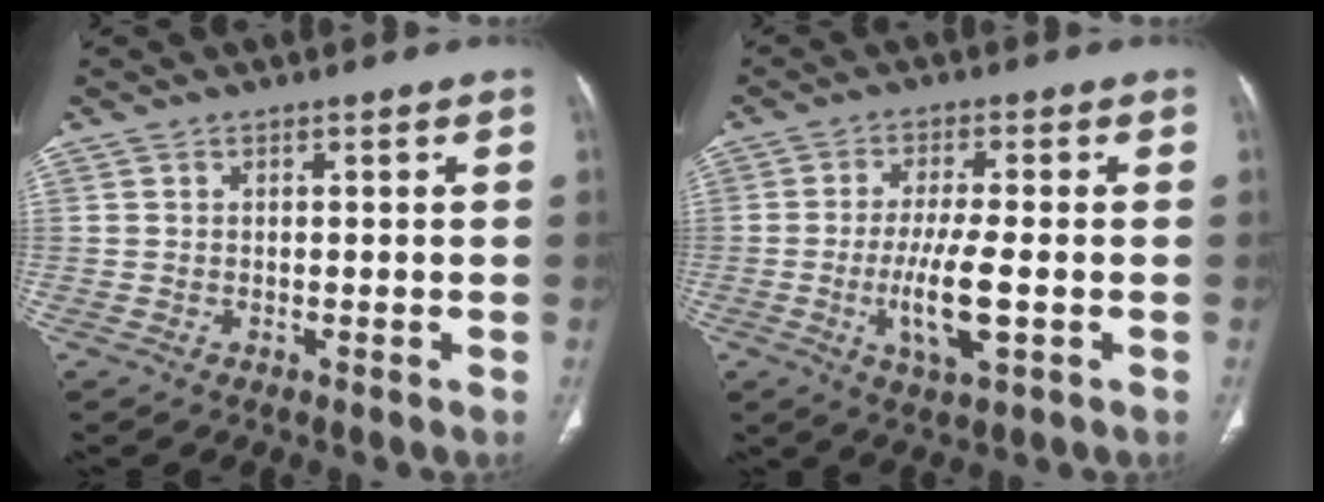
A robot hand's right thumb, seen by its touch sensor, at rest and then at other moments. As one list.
[{"total": 8.6, "force": [-1.9, 2.1, 8.2], "torque": [-0.164, -0.007, -0.035]}]